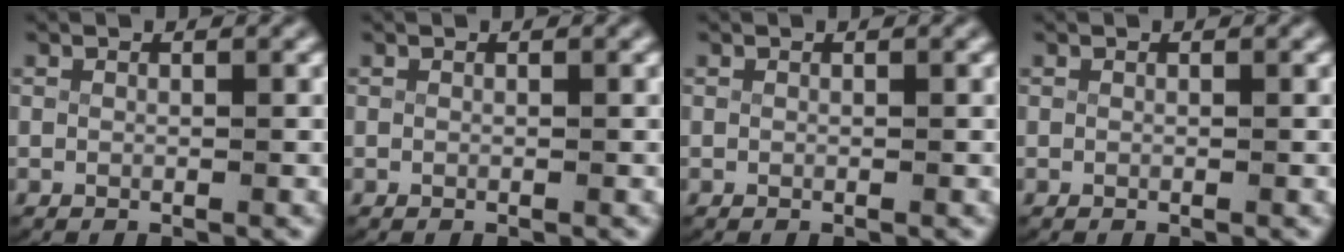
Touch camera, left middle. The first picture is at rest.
{"total": 0.0}
{"total": 0.0}
{"total": 0.0}